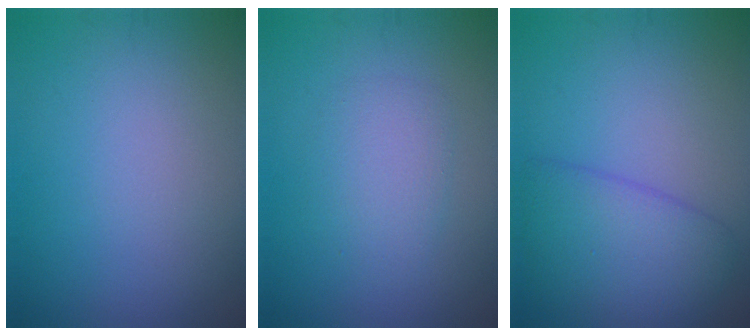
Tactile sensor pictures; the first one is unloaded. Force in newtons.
{"total": 2.4, "press": 2.4, "slide": 0.2}
{"total": 4.3, "press": 4.3, "slide": 0.3}